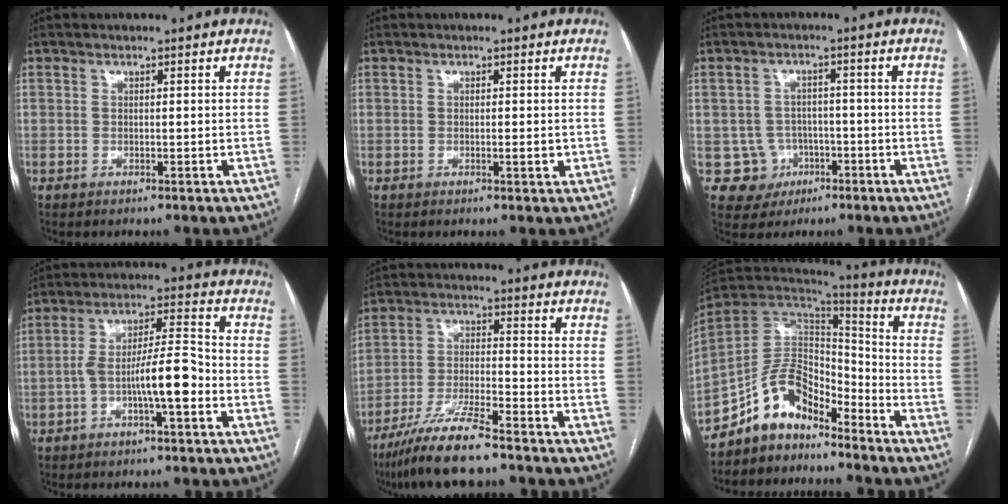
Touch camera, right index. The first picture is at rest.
{"total": 1.1, "force": [-0.1, 0.2, 1.0], "torque": [-0.014, -0.002, -0.001]}
{"total": 5.4, "force": [-1.5, 5.2, 0.2], "torque": [0.006, 0.013, -0.013]}
{"total": 9.2, "force": [-3.2, 1.3, 8.5], "torque": [-0.150, 0.024, -0.053]}
{"total": 10.3, "force": [-8.3, 0.7, 6.1], "torque": [-0.117, -0.024, -0.153]}
{"total": 11.3, "force": [-8.9, 5.3, 4.4], "torque": [-0.070, 0.045, -0.165]}